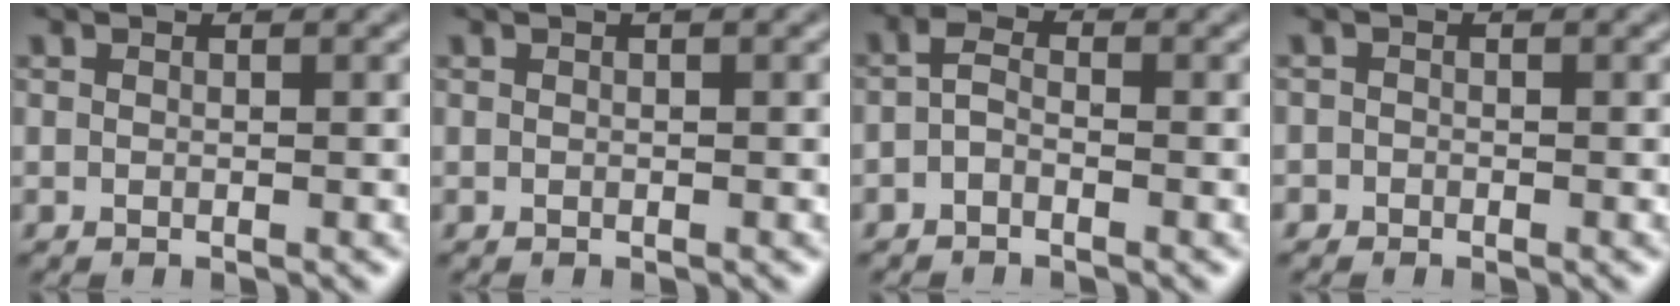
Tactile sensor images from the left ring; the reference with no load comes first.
{"total": 0.6, "force": [0.3, 0.1, 0.5], "torque": [-0.008, 0.007, 0.005]}
{"total": 1.5, "force": [-0.7, 0.8, 1.1], "torque": [-0.021, 0.003, -0.019]}
{"total": 0.8, "force": [-0.4, 0.7, -0.1], "torque": [0.009, -0.004, -0.009]}